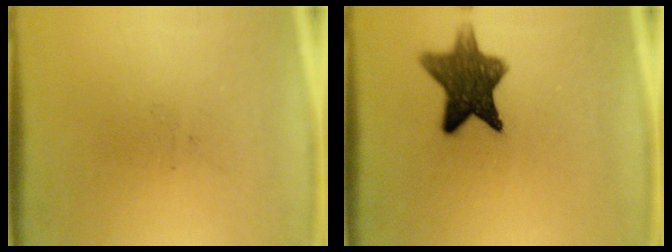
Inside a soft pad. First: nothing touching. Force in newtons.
{"total": 10.4}